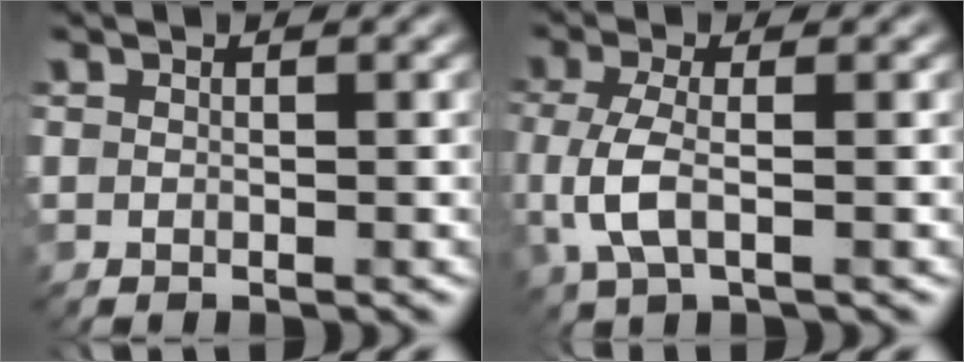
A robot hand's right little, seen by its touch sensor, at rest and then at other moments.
{"total": 4.0, "force": [-0.6, 1.6, 3.7], "torque": [-0.095, -0.004, -0.014]}